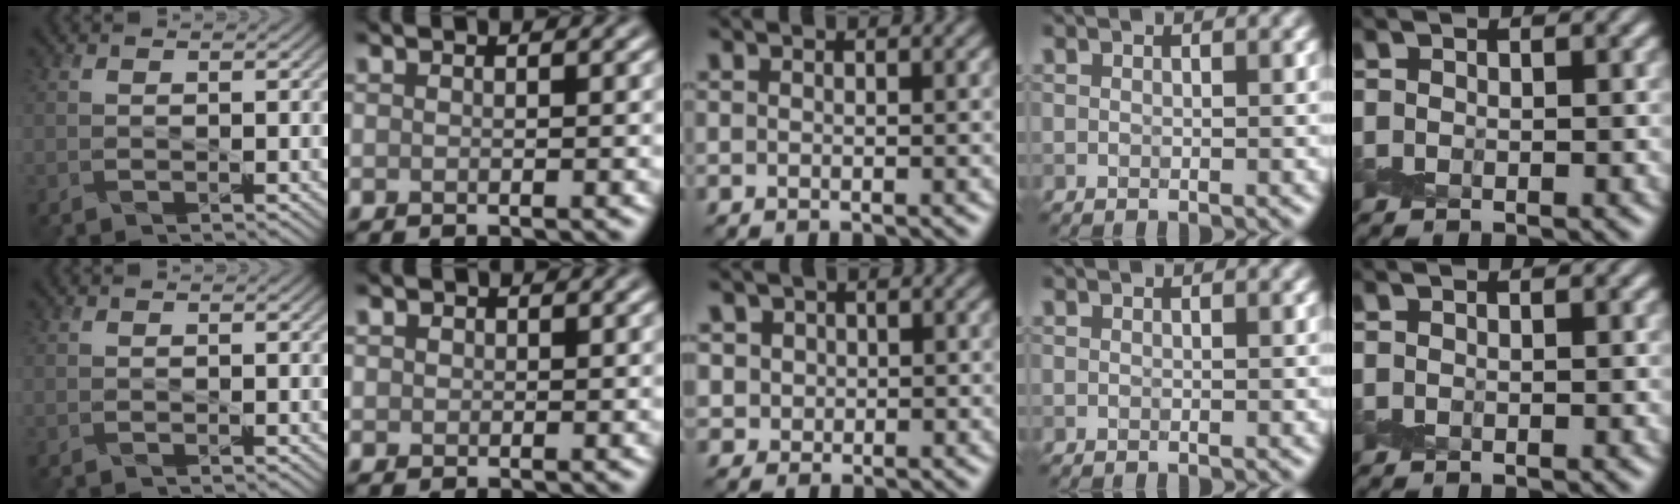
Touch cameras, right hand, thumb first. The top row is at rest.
{"index": {"total": 0.8, "force": [0.3, 0.7, 0.2], "torque": [-0.001, 0.000, 0.004]}, "middle": {"total": 3.3, "force": [1.3, 2.8, 1.1], "torque": [-0.020, 0.009, 0.019]}}